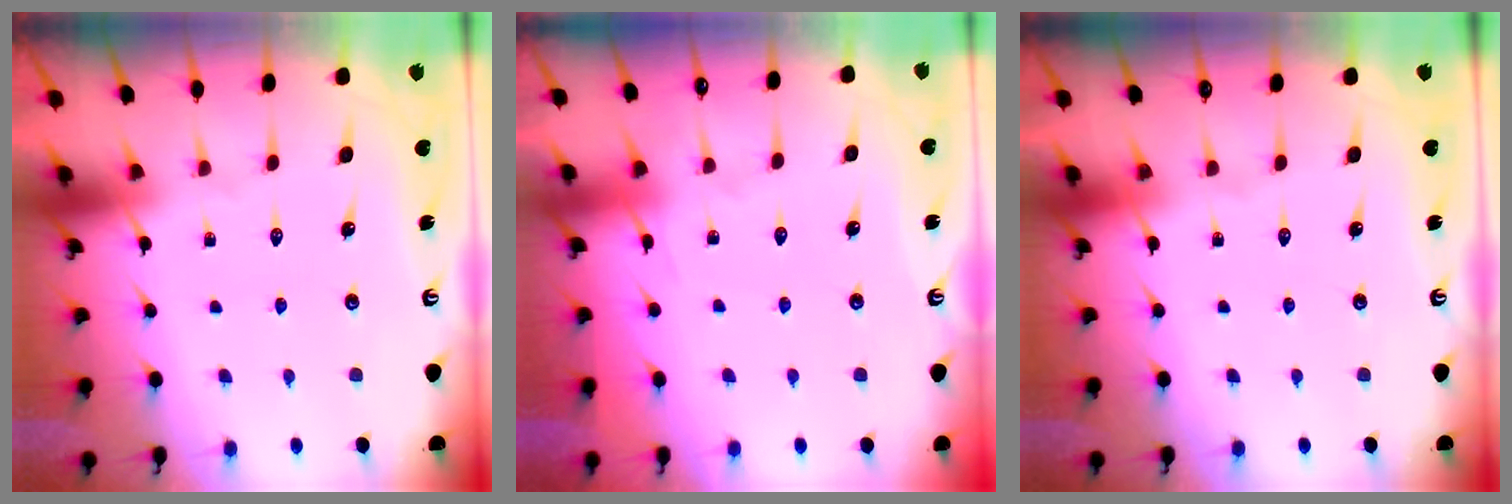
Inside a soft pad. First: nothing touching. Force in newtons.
{"total": 4.2, "press": 4.2, "slide": 0.5}
{"total": 0.0}